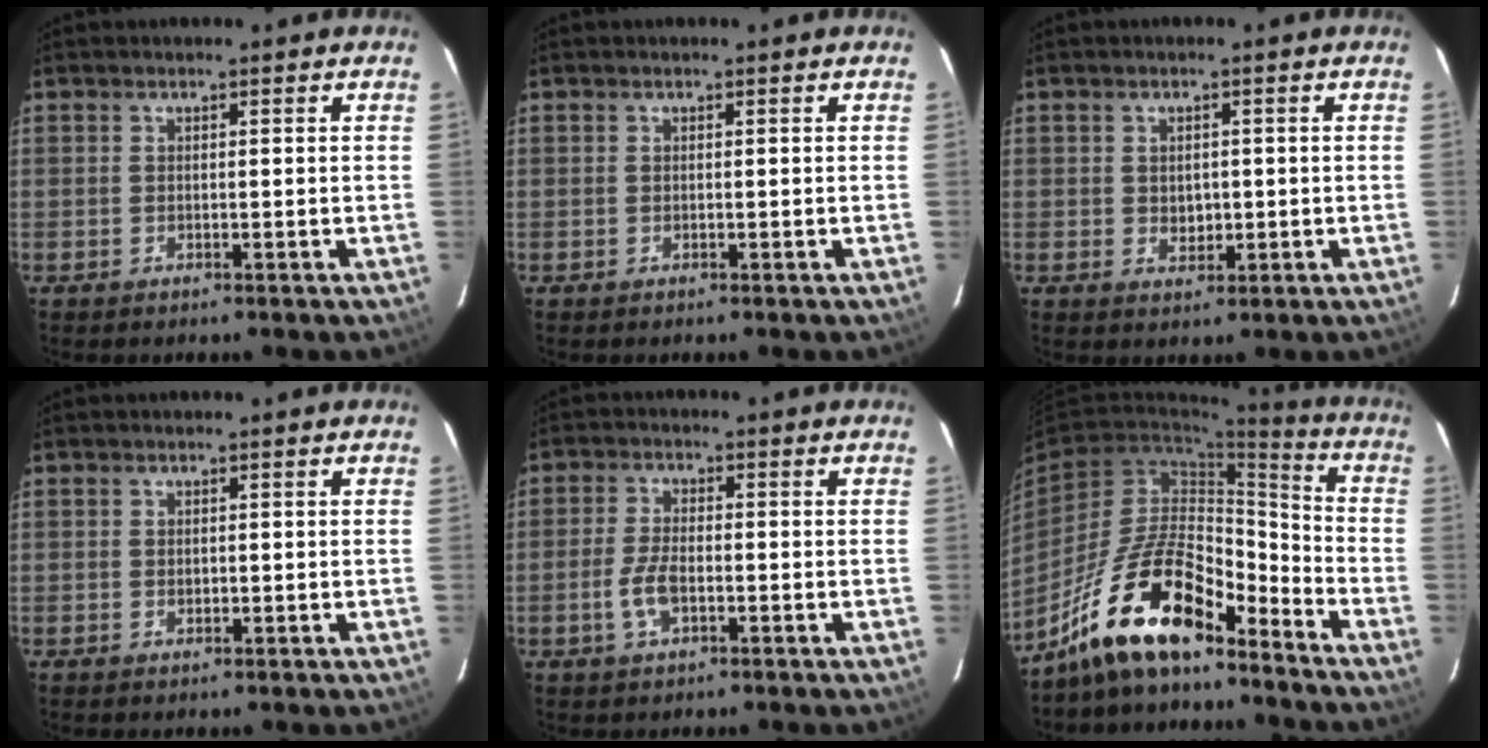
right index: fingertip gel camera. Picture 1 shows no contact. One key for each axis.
{"total": 0.0}
{"total": 2.8, "fx": -0.1, "fy": 2.4, "fz": 1.5, "tx": -0.022, "ty": -0.001, "tz": 0.003}
{"total": 0.9, "fx": -0.1, "fy": 0.8, "fz": 0.4, "tx": -0.006, "ty": 0.000, "tz": 0.001}
{"total": 5.2, "fx": -1.9, "fy": 2.3, "fz": 4.2, "tx": -0.095, "ty": -0.001, "tz": -0.036}
{"total": 16.7, "fx": -13.0, "fy": 5.3, "fz": 9.0, "tx": -0.174, "ty": 0.016, "tz": -0.231}